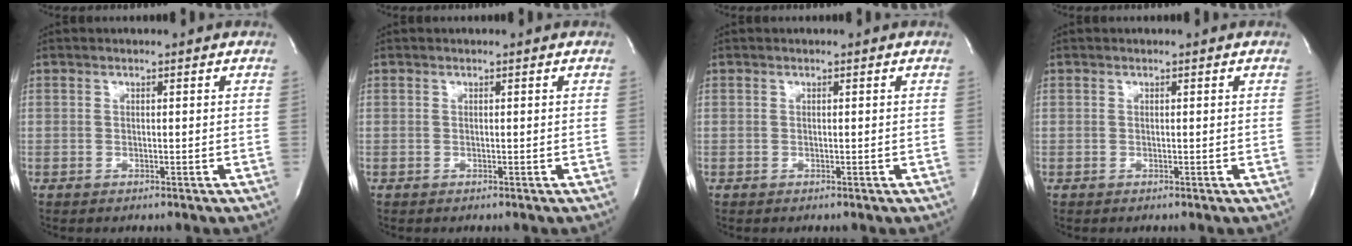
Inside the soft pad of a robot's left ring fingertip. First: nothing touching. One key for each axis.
{"total": 0.0}
{"total": 0.0}
{"total": 0.0}